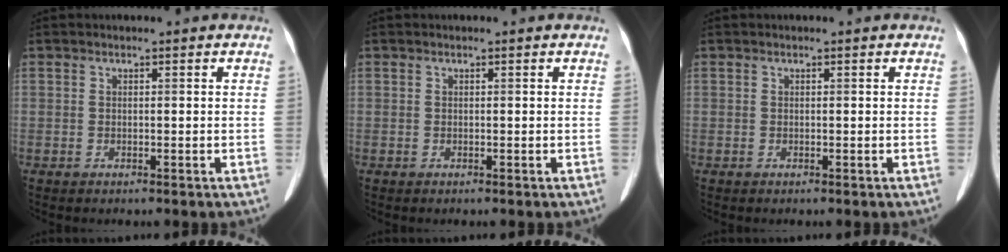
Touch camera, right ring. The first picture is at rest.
{"total": 0.0}
{"total": 0.0}